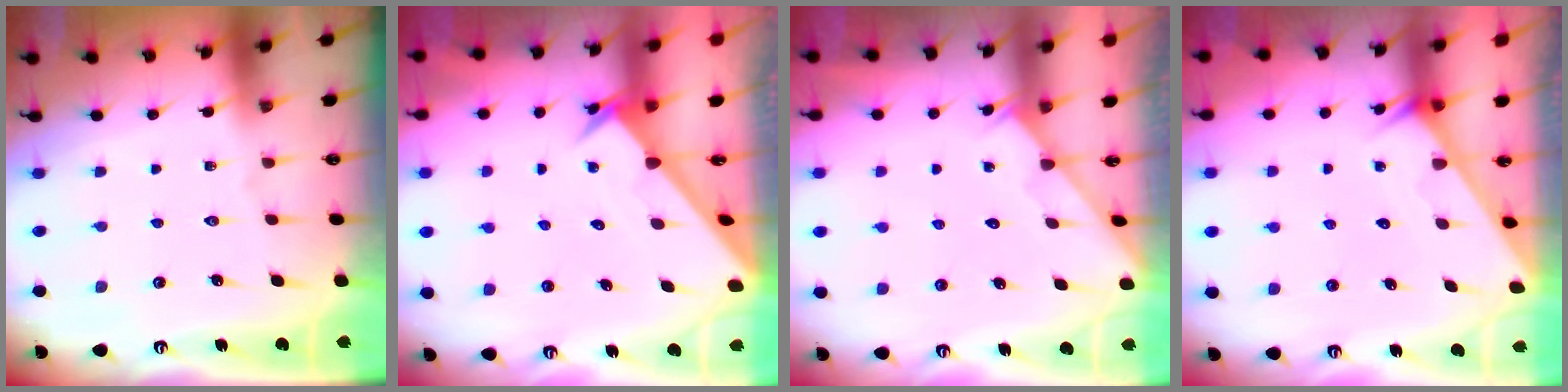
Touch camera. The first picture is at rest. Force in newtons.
{"total": 2.5, "press": 2.5, "slide": 0.2}
{"total": 1.6, "press": 1.6, "slide": 0.1}
{"total": 1.8, "press": 1.8, "slide": 0.1}